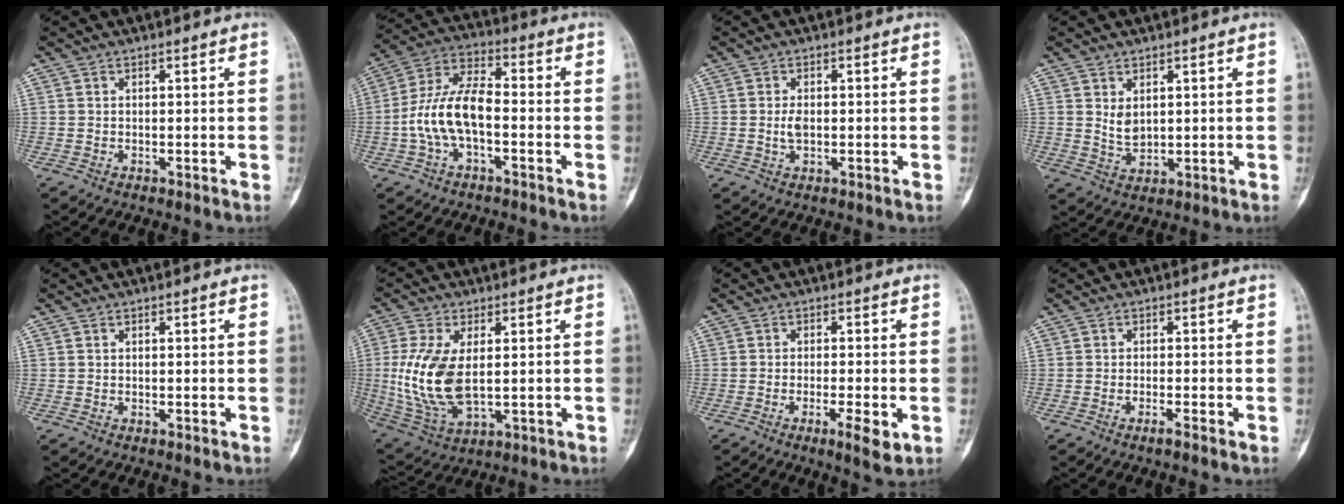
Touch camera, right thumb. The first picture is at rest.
{"total": 11.6, "force": [-2.3, 5.6, 9.9], "torque": [-0.199, 0.043, -0.051]}
{"total": 2.3, "force": [-0.1, 1.3, 1.9], "torque": [-0.037, 0.000, -0.003]}
{"total": 3.7, "force": [1.3, 2.3, 2.6], "torque": [-0.039, -0.016, 0.034]}
{"total": 0.0}
{"total": 13.9, "force": [0.8, 7.2, 11.9], "torque": [-0.256, -0.011, 0.030]}
{"total": 5.2, "force": [-1.9, 1.0, 4.7], "torque": [-0.077, -0.006, -0.032]}
{"total": 1.7, "force": [-1.1, 0.0, 1.3], "torque": [-0.027, 0.001, -0.024]}